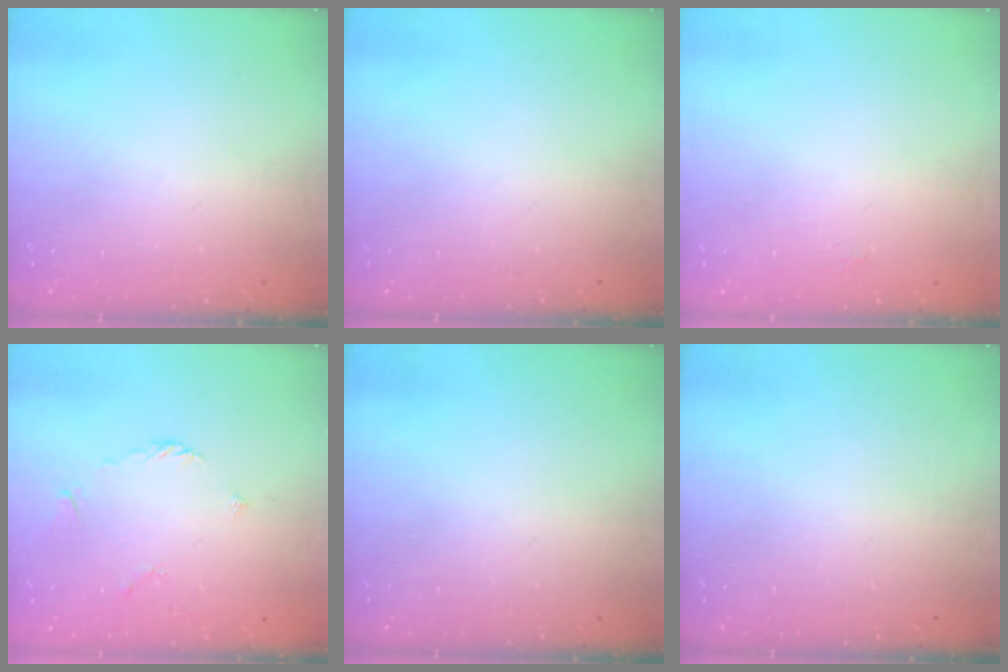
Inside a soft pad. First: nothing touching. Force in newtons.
{"total": 0.0}
{"total": 2.0, "press": 2.0, "slide": 0.2}
{"total": 2.7, "press": 2.6, "slide": 0.6}
{"total": 0.0}
{"total": 0.0}